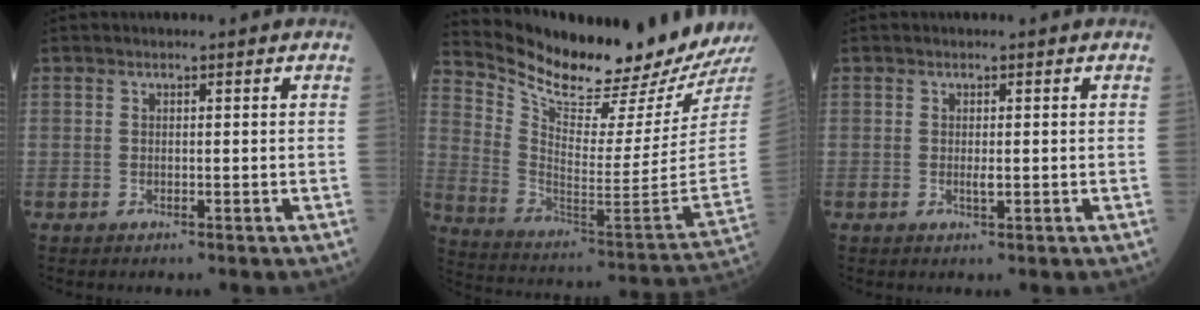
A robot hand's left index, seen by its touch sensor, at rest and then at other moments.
{"total": 22.8, "force": [20.8, -0.5, 9.3], "torque": [-0.174, -0.110, 0.318]}
{"total": 0.8, "force": [-0.1, 0.2, 0.7], "torque": [-0.016, -0.006, -0.004]}